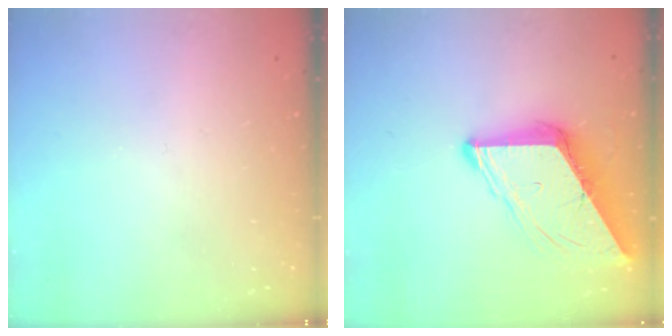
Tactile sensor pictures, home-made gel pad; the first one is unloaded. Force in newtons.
{"total": 11.4, "press": 11.3, "slide": 1.3}